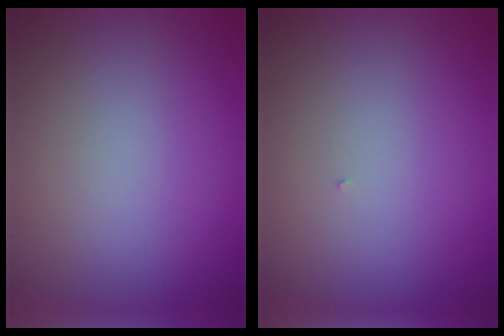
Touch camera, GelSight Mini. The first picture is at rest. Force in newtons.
{"total": 0.0}